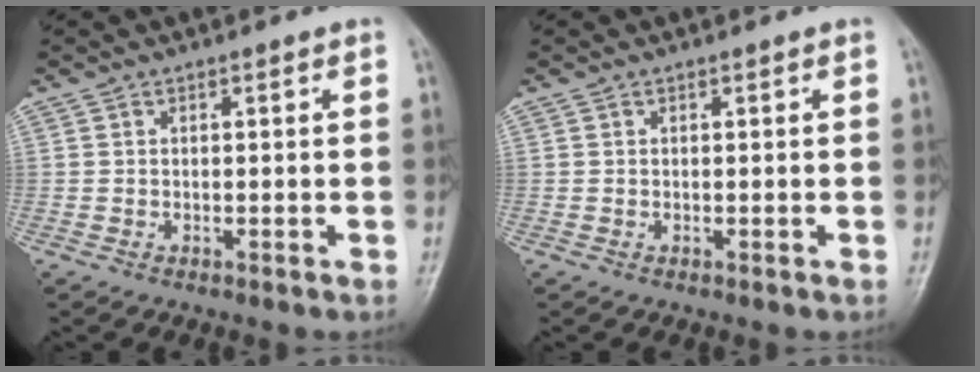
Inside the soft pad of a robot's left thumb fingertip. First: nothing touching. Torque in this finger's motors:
{"motor_torque": [0.00, 0.00, 0.00, 0.00, 0.00]}